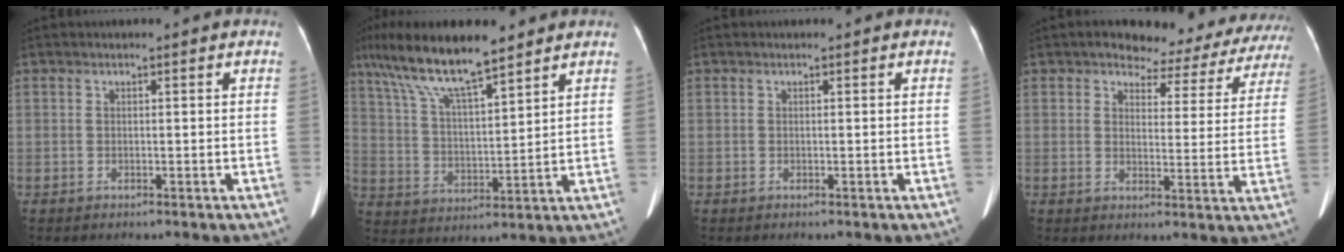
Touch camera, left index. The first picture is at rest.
{"total": 13.8, "force": [10.5, 1.9, 8.8], "torque": [-0.172, 0.021, 0.193]}
{"total": 0.0}
{"total": 13.3, "force": [12.0, 4.7, 3.3], "torque": [-0.011, -0.019, 0.110]}